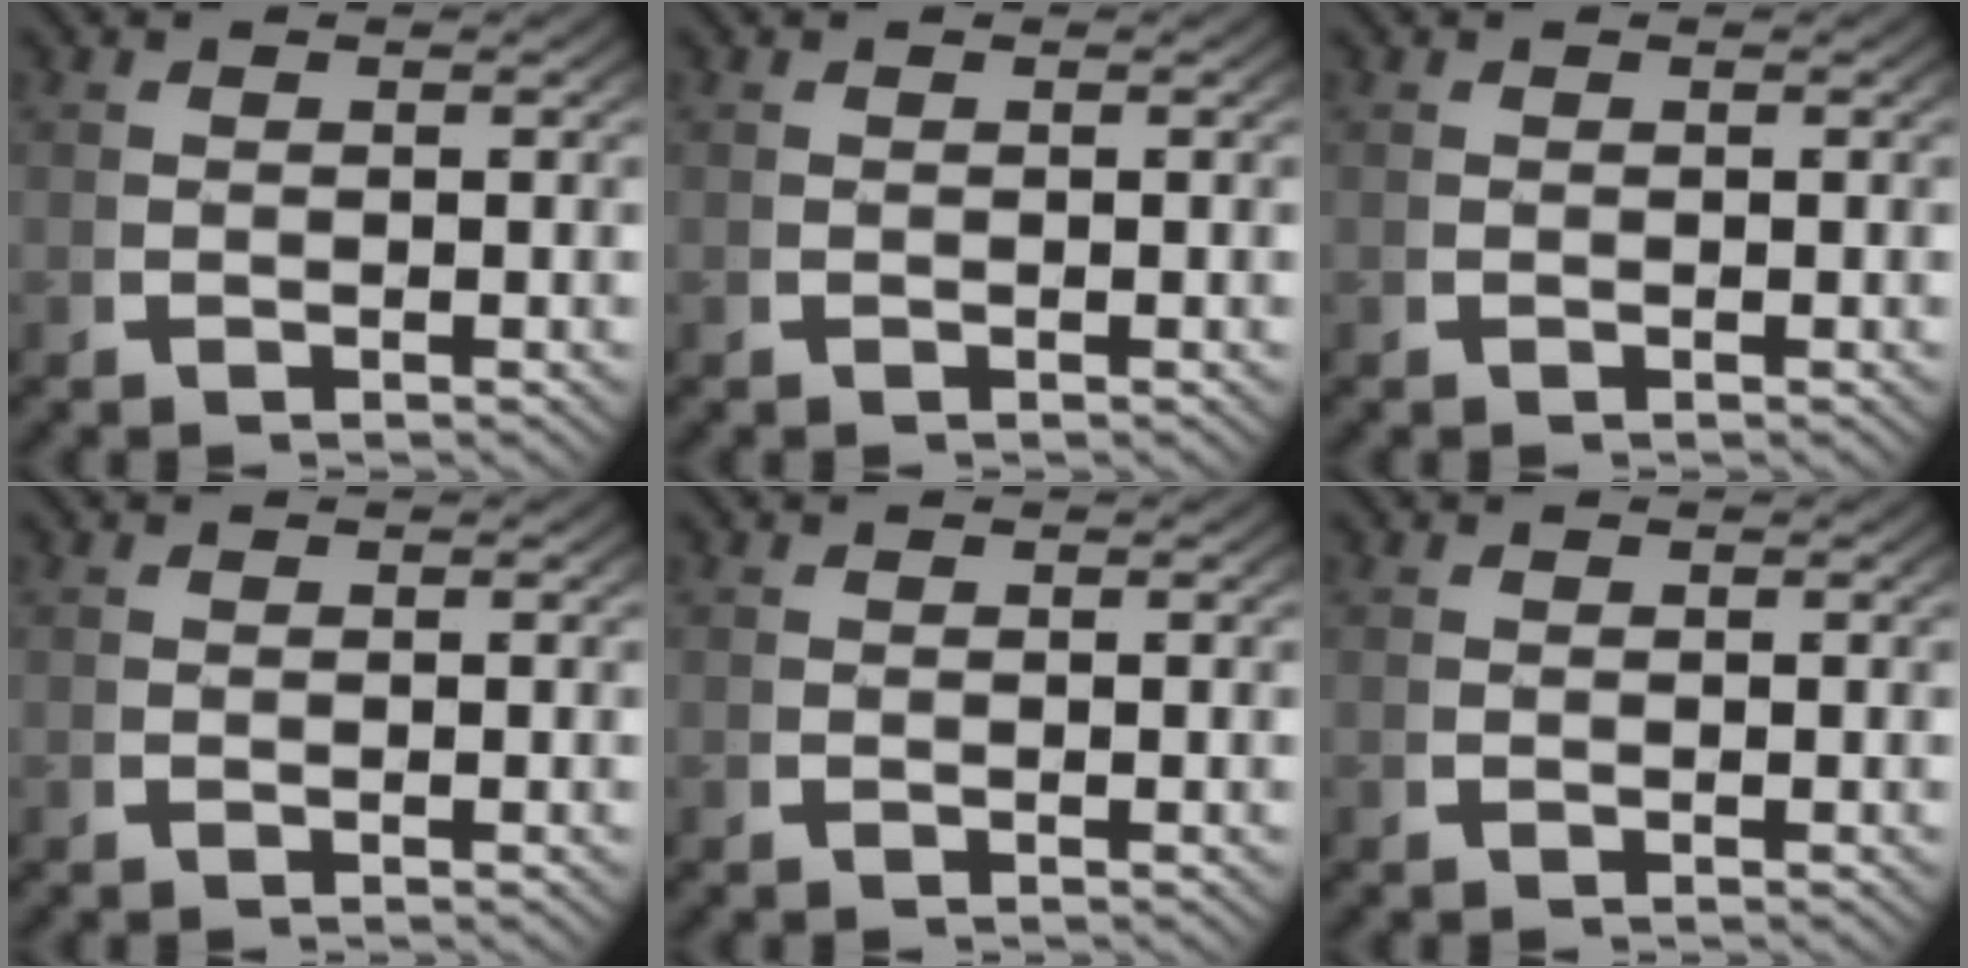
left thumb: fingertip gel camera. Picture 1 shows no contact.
{"total": 0.0}
{"total": 0.0}
{"total": 0.0}
{"total": 0.0}
{"total": 0.0}